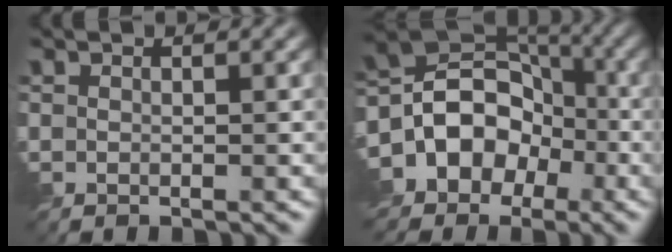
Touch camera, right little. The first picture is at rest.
{"total": 11.2, "force": [-5.0, 9.1, 4.2], "torque": [-0.075, 0.009, -0.104]}